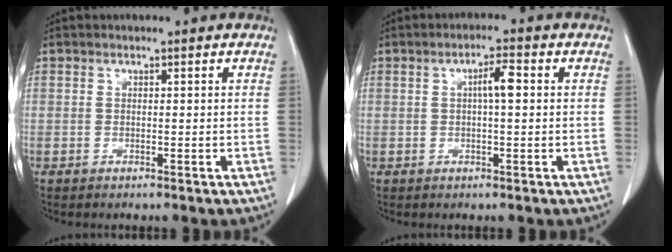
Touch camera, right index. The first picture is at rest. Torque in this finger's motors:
{"motor_torque": [0.45, 0.00, 0.09, 0.04]}